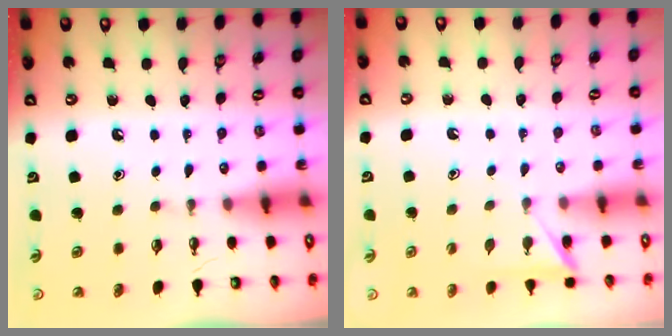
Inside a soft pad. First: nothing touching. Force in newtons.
{"total": 4.0, "press": 4.0, "slide": 0.5}